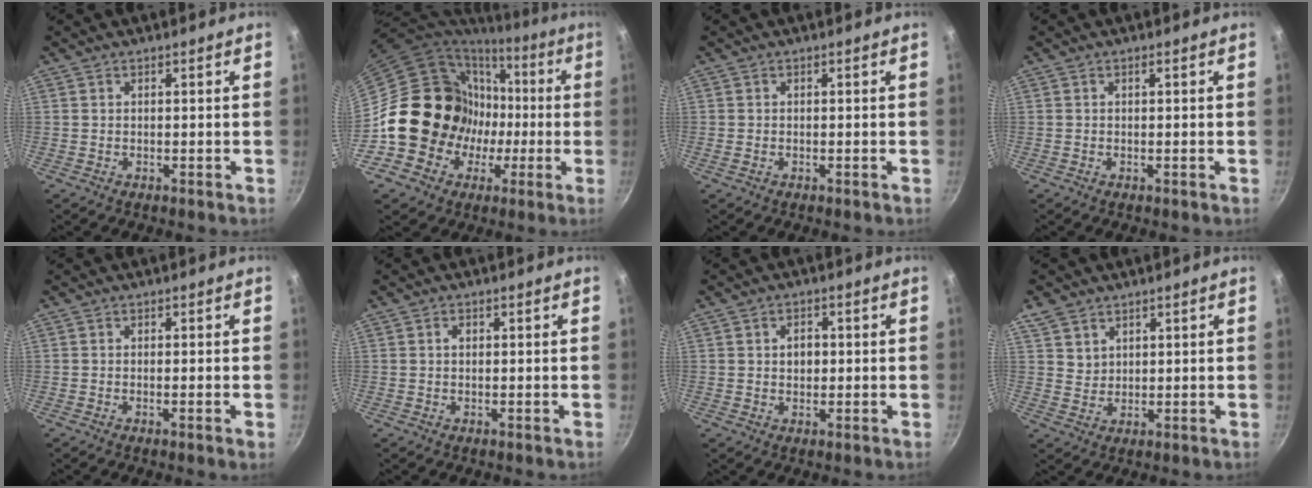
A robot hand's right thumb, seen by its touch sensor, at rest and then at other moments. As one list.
[{"total": 19.7, "force": [-1.7, 17.9, 8.0], "torque": [-0.108, 0.037, -0.015]}, {"total": 0.7, "force": [-0.3, 0.4, 0.5], "torque": [-0.014, 0.003, -0.008]}, {"total": 0.6, "force": [0.0, 0.0, 0.6], "torque": [-0.014, 0.002, -0.002]}, {"total": 1.2, "force": [-0.4, -0.1, 1.1], "torque": [-0.022, -0.001, -0.010]}, {"total": 1.2, "force": [0.2, 0.9, 0.8], "torque": [-0.011, 0.004, 0.003]}, {"total": 3.2, "force": [0.3, 2.5, 2.0], "torque": [-0.017, 0.003, 0.003]}, {"total": 4.5, "force": [2.8, 3.3, 1.3], "torque": [-0.010, -0.006, 0.055]}]